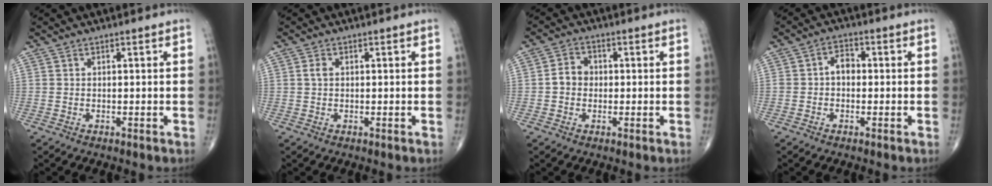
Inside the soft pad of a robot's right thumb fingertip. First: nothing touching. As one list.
[{"total": 1.5, "force": [0.2, 1.0, 1.0], "torque": [-0.018, 0.003, 0.003]}, {"total": 3.8, "force": [-0.3, 3.2, 2.0], "torque": [-0.025, 0.014, -0.013]}, {"total": 3.4, "force": [-0.3, 2.4, 2.4], "torque": [-0.028, 0.016, -0.012]}]